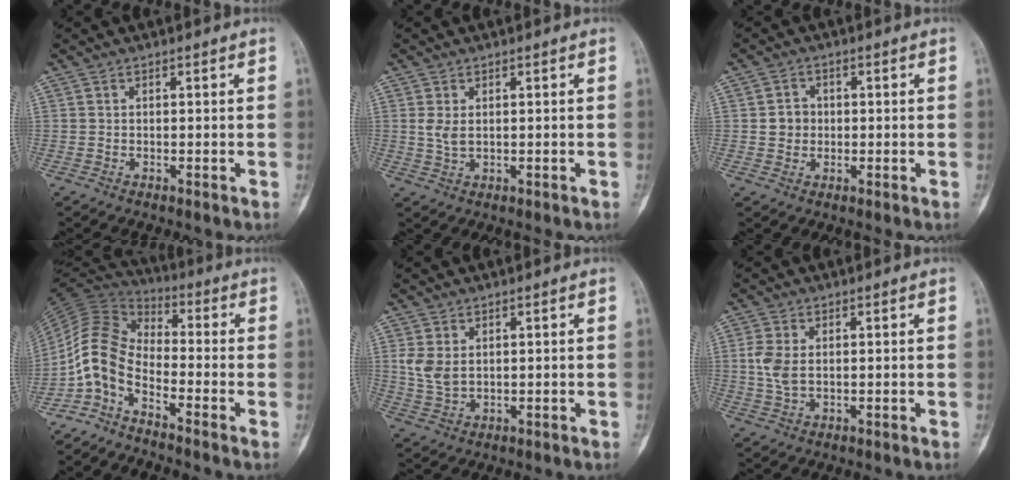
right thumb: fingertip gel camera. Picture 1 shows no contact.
{"total": 2.4, "force": [0.5, 1.3, 2.0], "torque": [-0.038, -0.001, 0.015]}
{"total": 3.4, "force": [0.1, 3.1, 1.3], "torque": [-0.004, 0.006, -0.002]}
{"total": 9.0, "force": [-4.9, 4.6, 6.1], "torque": [-0.119, 0.065, -0.117]}
{"total": 4.5, "force": [1.1, 3.0, 3.2], "torque": [-0.064, -0.003, 0.030]}
{"total": 4.7, "force": [0.5, 2.8, 3.7], "torque": [-0.088, 0.001, 0.011]}